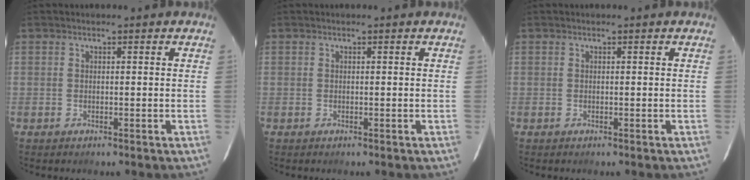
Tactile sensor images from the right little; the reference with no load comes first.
{"total": 0.0}
{"total": 0.0}